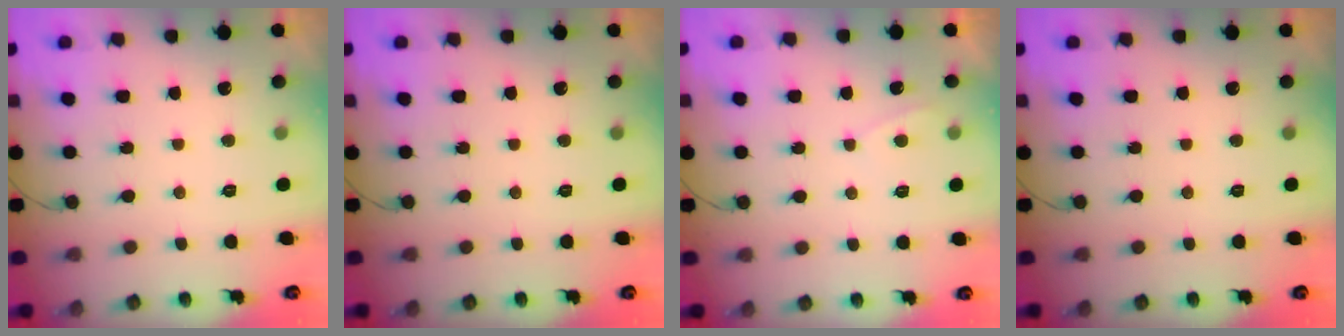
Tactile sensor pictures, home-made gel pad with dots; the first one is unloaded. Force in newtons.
{"total": 0.0}
{"total": 2.0, "press": 2.0, "slide": 0.2}
{"total": 0.0}